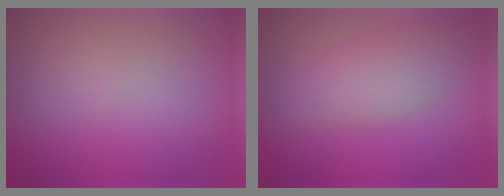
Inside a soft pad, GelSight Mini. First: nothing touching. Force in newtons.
{"total": 3.9, "press": 3.9, "slide": 0.1}